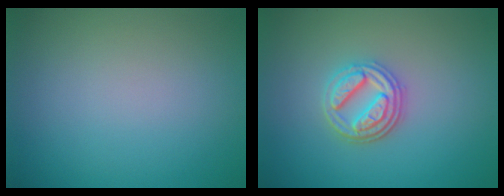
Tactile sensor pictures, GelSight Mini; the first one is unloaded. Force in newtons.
{"total": 3.6, "press": 3.2, "slide": 1.7}